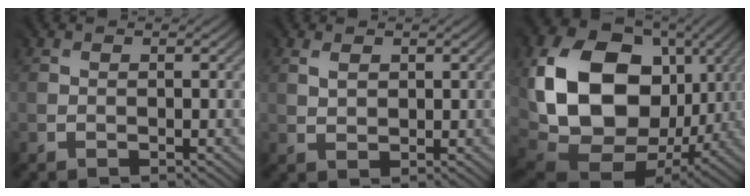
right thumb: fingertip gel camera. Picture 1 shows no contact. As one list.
[{"total": 1.8, "force": [1.1, 1.3, 0.8], "torque": [-0.027, 0.000, 0.026]}, {"total": 18.2, "force": [1.9, 14.1, 11.3], "torque": [-0.258, -0.034, 0.055]}]